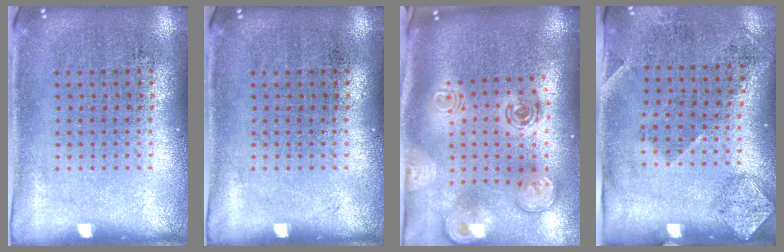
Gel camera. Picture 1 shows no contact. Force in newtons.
{"total": 0.0}
{"total": 2.8, "press": 2.0, "slide": 2.0}
{"total": 1.9, "press": 1.2, "slide": 1.4}